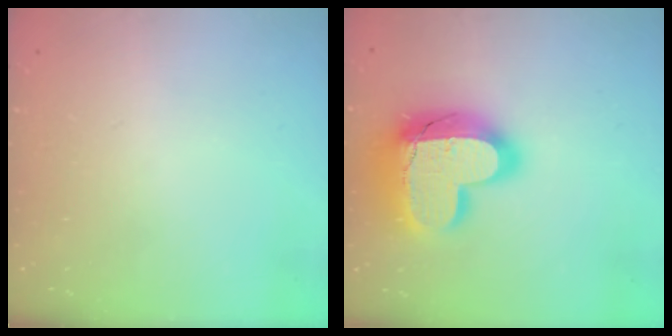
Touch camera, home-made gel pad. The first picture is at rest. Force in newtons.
{"total": 22.3, "press": 22.3, "slide": 1.5}